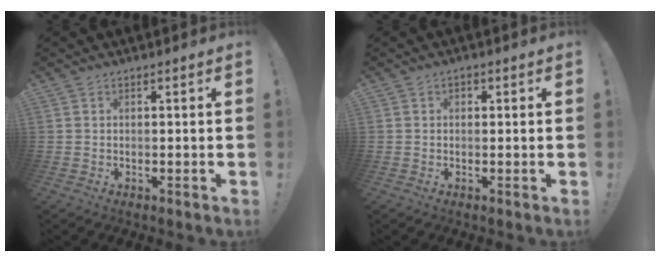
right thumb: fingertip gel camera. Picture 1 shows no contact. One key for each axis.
{"total": 1.1, "fx": 0.0, "fy": 0.9, "fz": 0.6, "tx": -0.005, "ty": 0.002, "tz": -0.001}